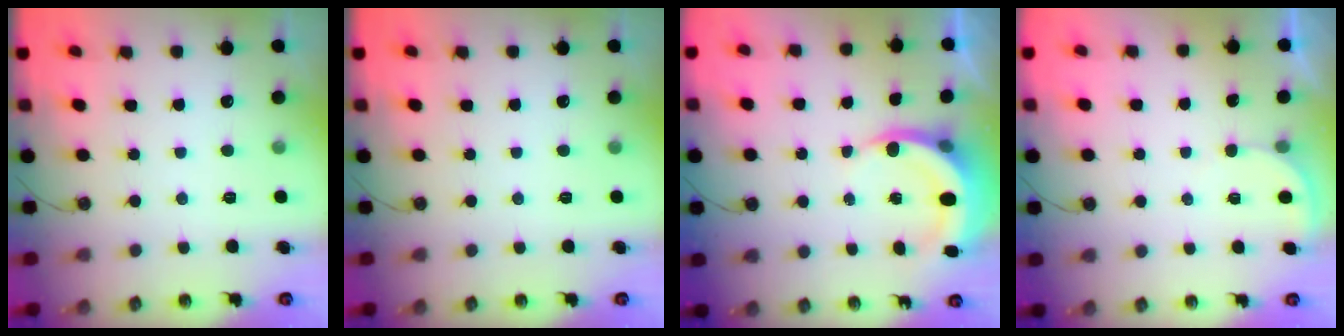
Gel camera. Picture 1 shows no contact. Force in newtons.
{"total": 0.0}
{"total": 6.4, "press": 6.3, "slide": 1.4}
{"total": 1.6, "press": 1.6, "slide": 0.1}